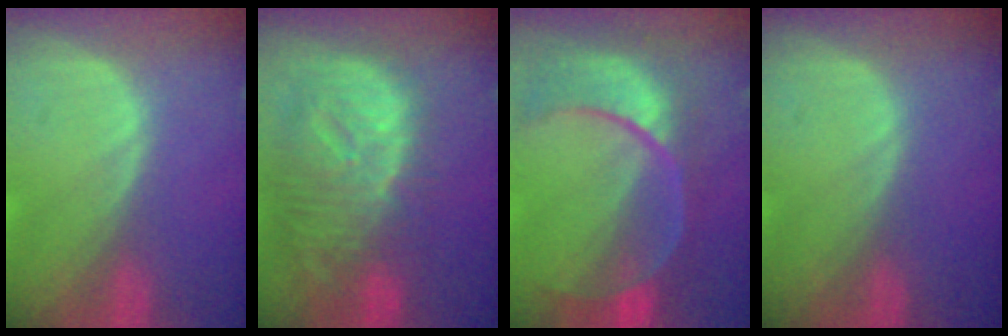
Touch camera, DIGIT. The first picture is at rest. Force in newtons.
{"total": 12.4, "press": 10.7, "slide": 6.3}
{"total": 11.1, "press": 9.3, "slide": 6.0}
{"total": 0.0}